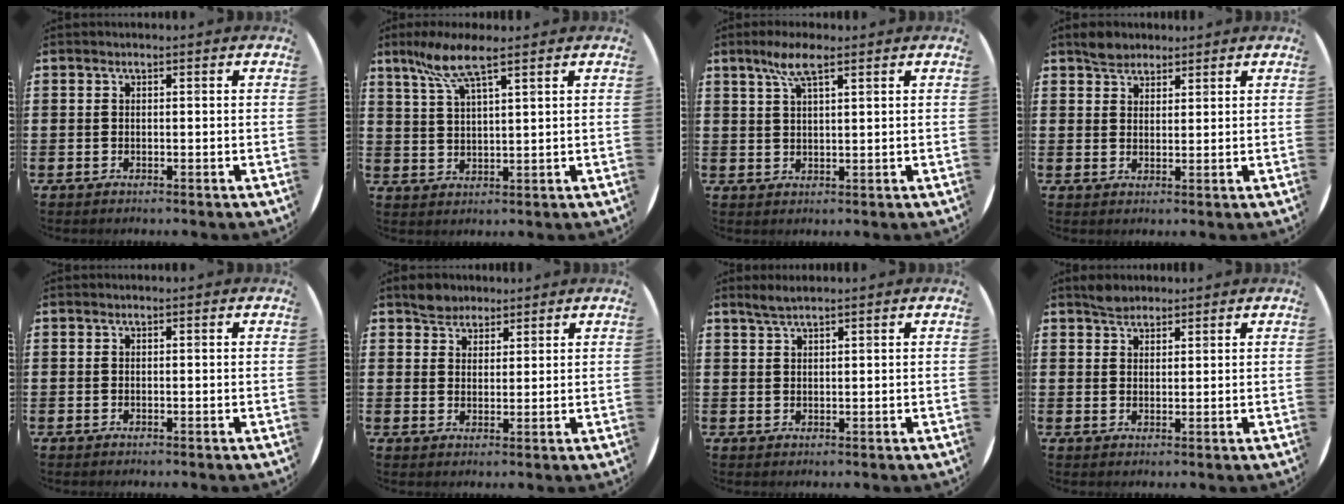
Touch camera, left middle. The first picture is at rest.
{"total": 6.7, "force": [4.9, 0.8, 4.5], "torque": [-0.102, -0.003, 0.086]}
{"total": 4.7, "force": [3.0, 1.0, 3.5], "torque": [-0.074, 0.010, 0.051]}
{"total": 2.7, "force": [2.4, 1.2, 0.0], "torque": [0.003, 0.003, 0.045]}
{"total": 0.0}
{"total": 3.1, "force": [2.7, 1.4, -0.2], "torque": [0.005, 0.004, 0.053]}
{"total": 2.0, "force": [1.8, 0.1, 0.9], "torque": [-0.019, 0.003, 0.032]}
{"total": 2.2, "force": [2.1, 0.8, 0.1], "torque": [-0.004, 0.005, 0.040]}